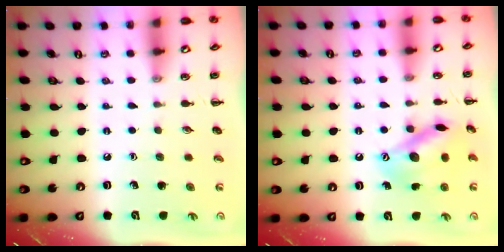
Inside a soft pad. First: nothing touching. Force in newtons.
{"total": 14.3, "press": 14.3, "slide": 0.8}